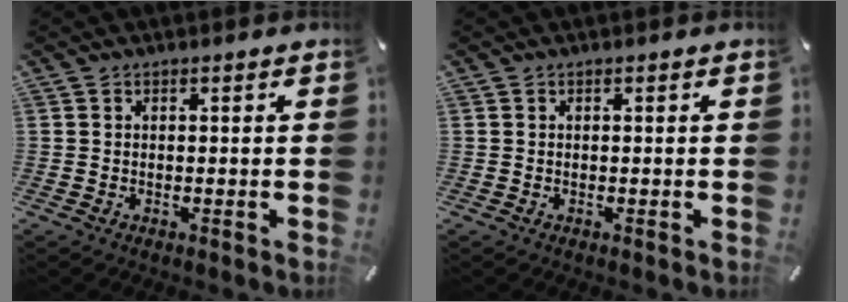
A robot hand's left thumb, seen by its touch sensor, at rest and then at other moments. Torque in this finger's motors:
{"motor_torque": [0.00, 0.00, -0.02, 0.04, 0.00]}